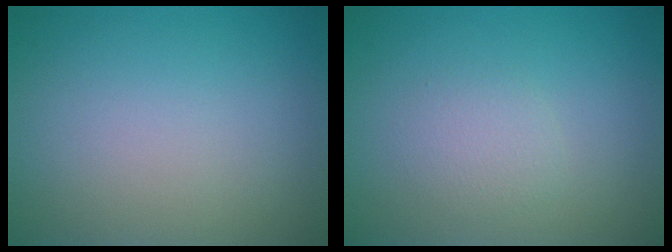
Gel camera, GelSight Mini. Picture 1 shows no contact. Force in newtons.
{"total": 1.5, "press": 1.5, "slide": 0.0}